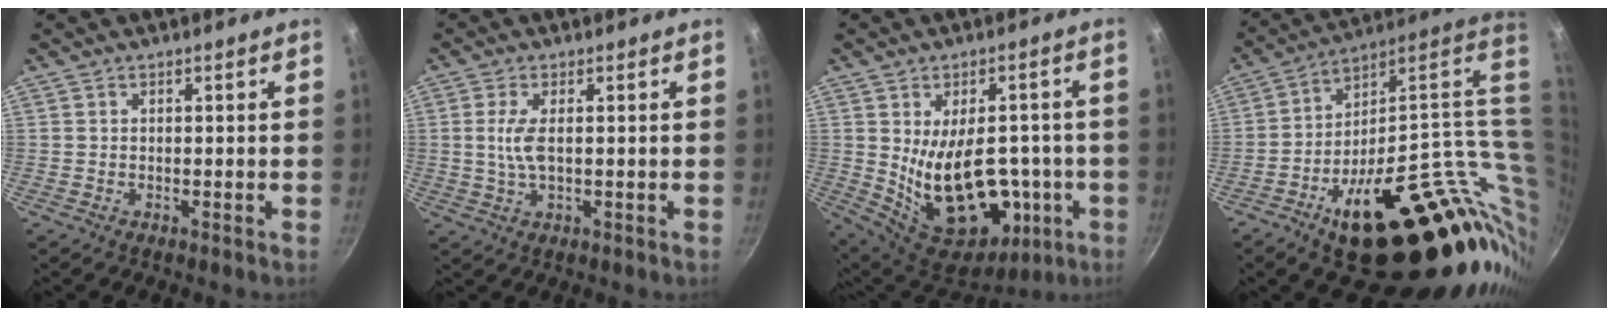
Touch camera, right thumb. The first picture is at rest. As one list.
[{"total": 4.7, "force": [0.3, 1.8, 4.3], "torque": [-0.097, 0.000, 0.007]}, {"total": 21.6, "force": [-2.7, 13.3, 16.8], "torque": [-0.223, -0.010, -0.008]}, {"total": 32.4, "force": [3.3, 15.3, 28.4], "torque": [-0.343, -0.019, 0.080]}]